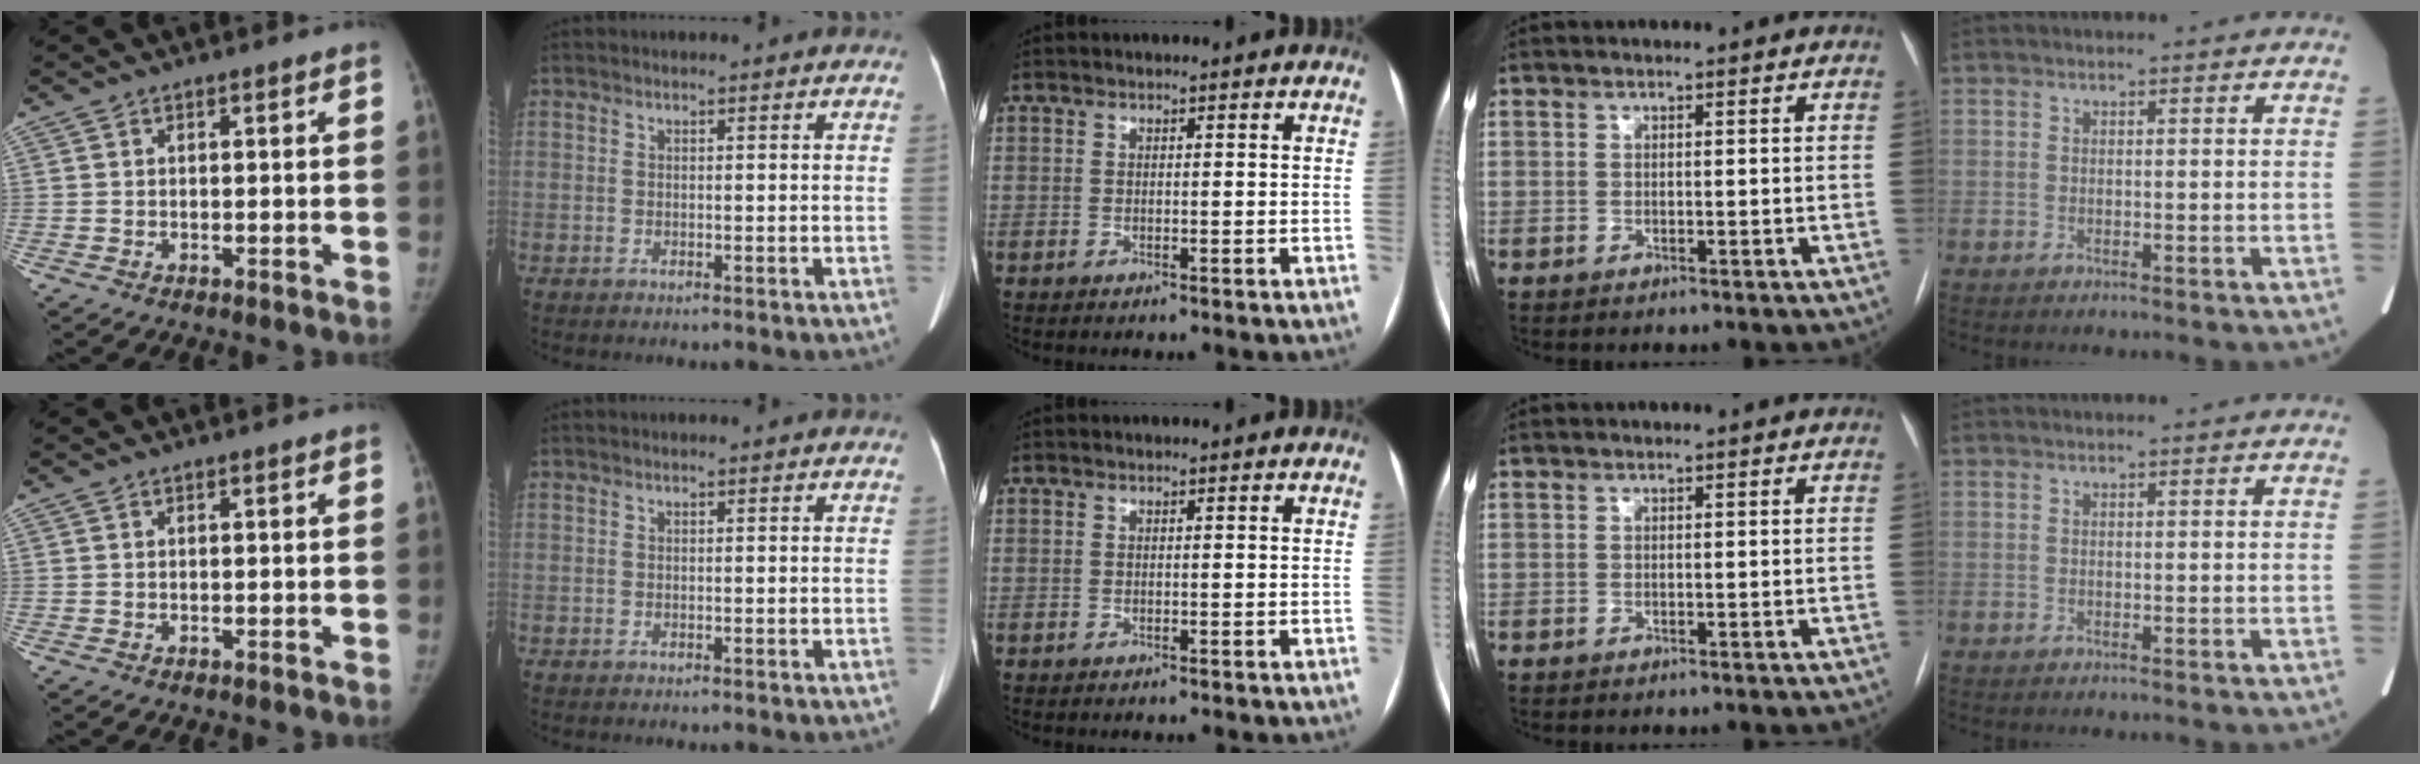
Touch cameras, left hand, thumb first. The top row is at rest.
{}